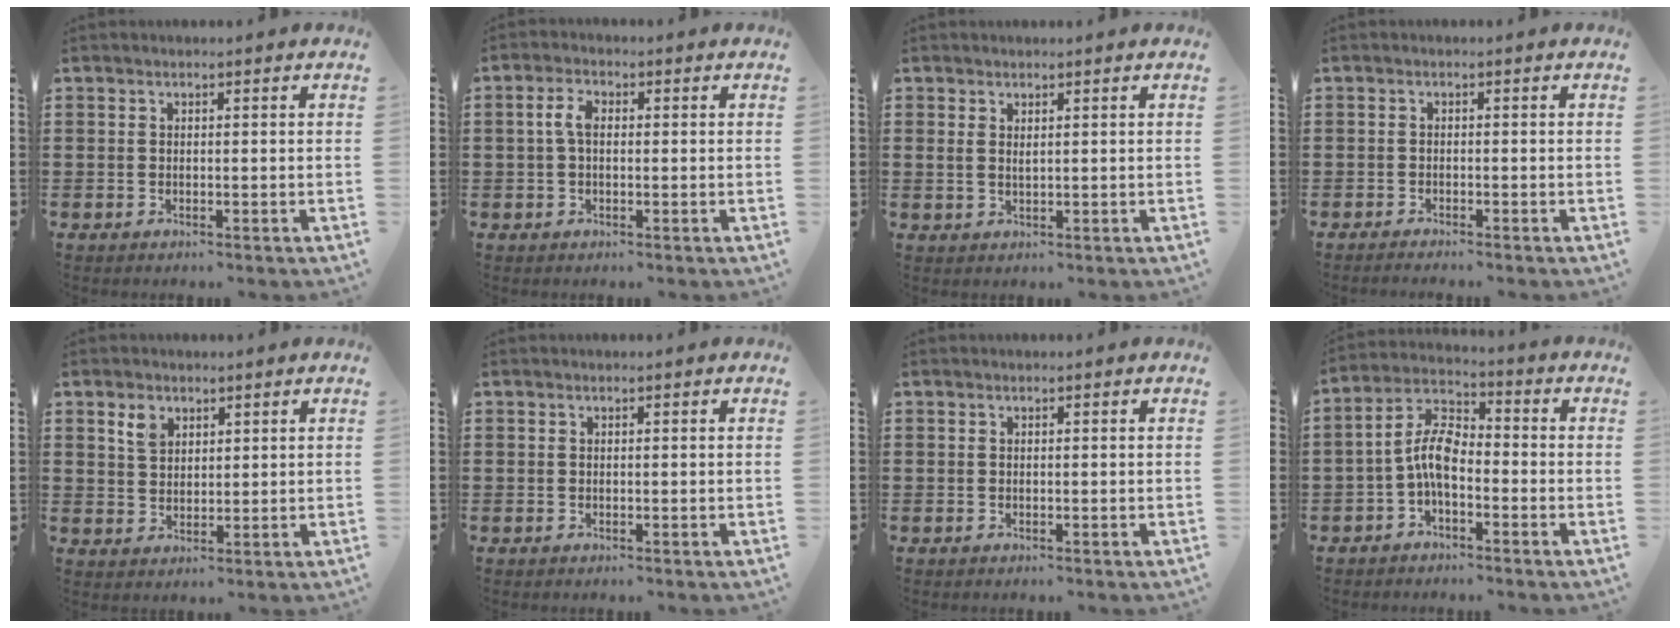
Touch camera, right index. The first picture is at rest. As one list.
[{"total": 3.3, "force": [0.1, 1.8, 2.8], "torque": [-0.064, 0.006, -0.002]}, {"total": 1.2, "force": [0.8, 0.4, 0.8], "torque": [-0.018, 0.003, 0.014]}, {"total": 1.0, "force": [-1.0, -0.1, 0.1], "torque": [-0.003, 0.000, -0.019]}, {"total": 3.3, "force": [2.1, 2.2, 1.3], "torque": [-0.027, 0.003, 0.038]}, {"total": 0.0}, {"total": 0.0}, {"total": 7.1, "force": [-1.9, 3.5, 5.9], "torque": [-0.141, 0.006, -0.044]}]